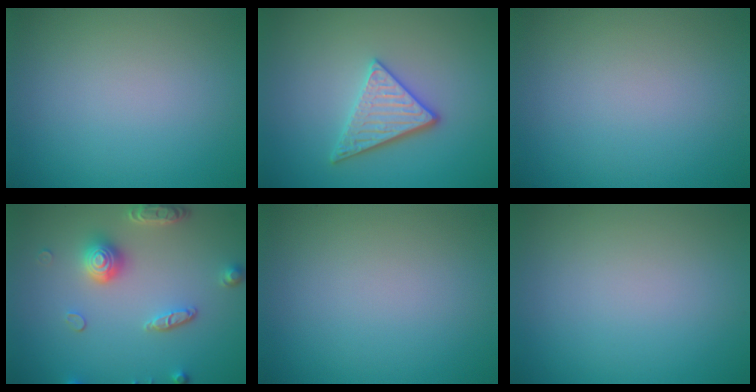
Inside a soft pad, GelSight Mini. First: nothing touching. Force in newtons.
{"total": 3.3, "press": 3.0, "slide": 1.5}
{"total": 0.0}
{"total": 4.2, "press": 3.5, "slide": 2.3}
{"total": 0.0}
{"total": 0.0}